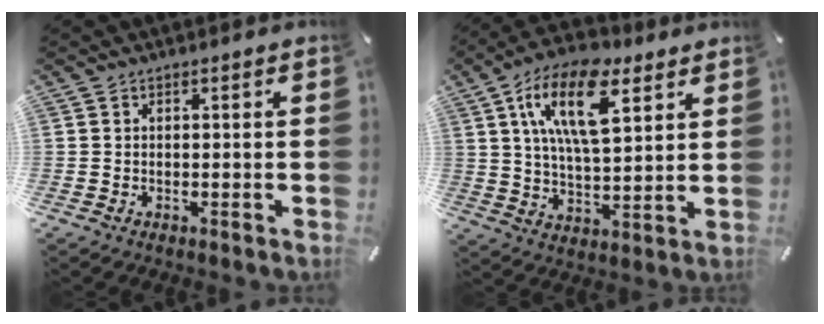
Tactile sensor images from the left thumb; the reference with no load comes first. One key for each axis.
{"total": 17.4, "fx": 8.5, "fy": 8.1, "fz": 12.8, "tx": -0.249, "ty": -0.014, "tz": 0.140}